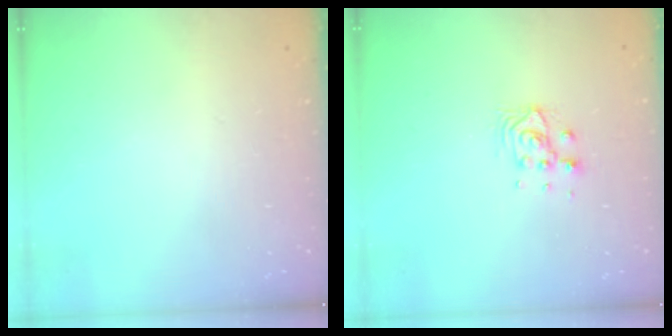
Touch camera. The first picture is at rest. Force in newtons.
{"total": 6.4, "press": 6.4, "slide": 0.4}